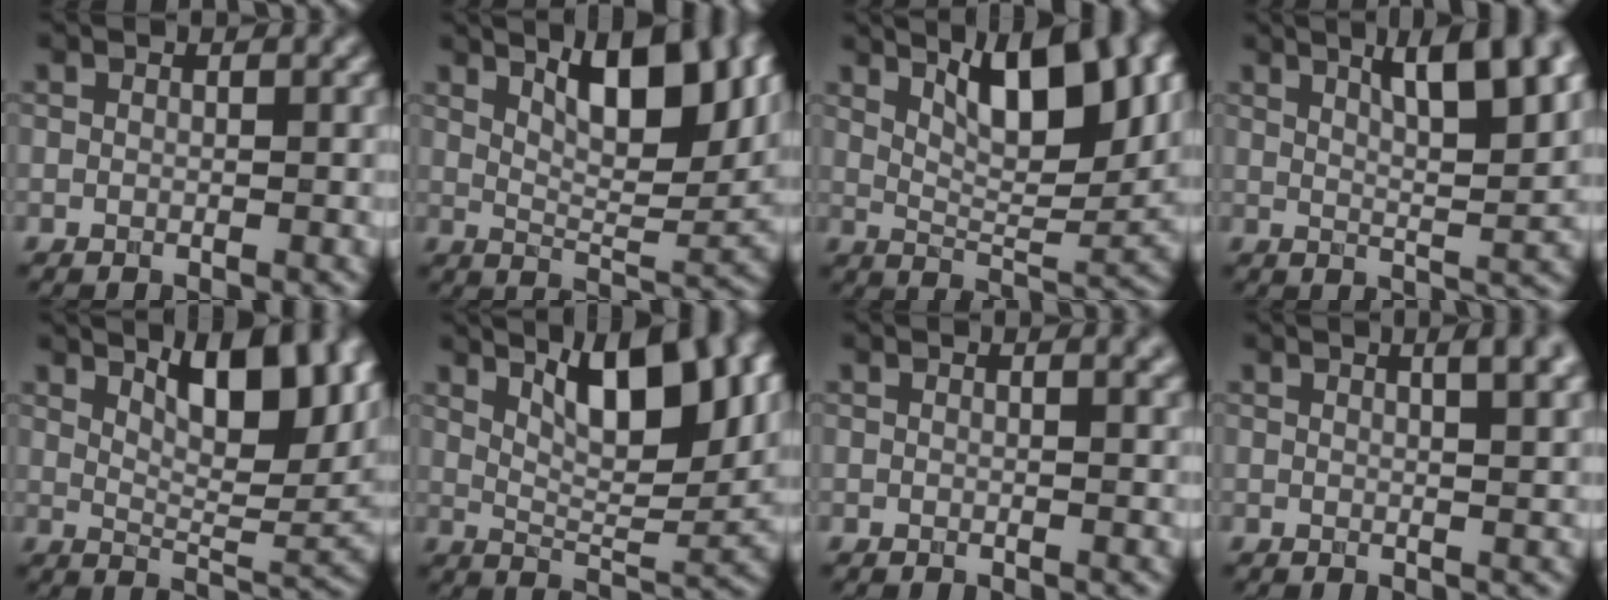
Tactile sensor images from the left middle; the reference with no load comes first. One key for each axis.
{"total": 7.8, "fx": 3.9, "fy": 2.4, "fz": 6.3, "tx": -0.093, "ty": -0.003, "tz": 0.067}
{"total": 8.1, "fx": 4.0, "fy": 2.5, "fz": 6.6, "tx": -0.099, "ty": -0.002, "tz": 0.071}
{"total": 9.2, "fx": 4.8, "fy": 2.7, "fz": 7.4, "tx": -0.081, "ty": 0.025, "tz": 0.061}
{"total": 10.2, "fx": 5.1, "fy": 3.7, "fz": 8.1, "tx": -0.112, "ty": 0.014, "tz": 0.073}
{"total": 8.2, "fx": 4.1, "fy": 2.5, "fz": 6.7, "tx": -0.100, "ty": -0.002, "tz": 0.074}
{"total": 1.4, "fx": 0.8, "fy": 0.5, "fz": 1.0, "tx": -0.005, "ty": 0.003, "tz": 0.009}
{"total": 5.7, "fx": 2.6, "fy": 2.3, "fz": 4.6, "tx": -0.026, "ty": 0.024, "tz": 0.006}